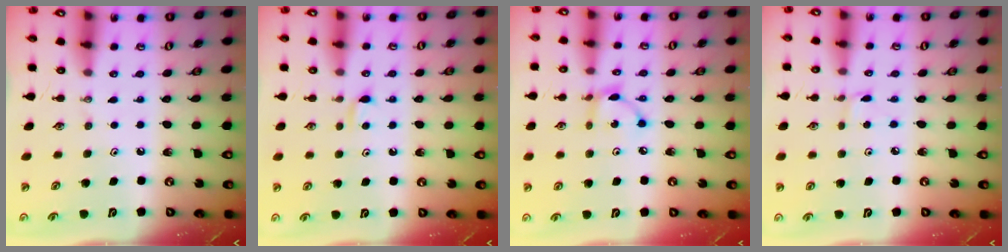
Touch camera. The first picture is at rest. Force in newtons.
{"total": 3.9, "press": 3.9, "slide": 0.6}
{"total": 4.4, "press": 4.4, "slide": 0.1}
{"total": 1.9, "press": 1.9, "slide": 0.2}